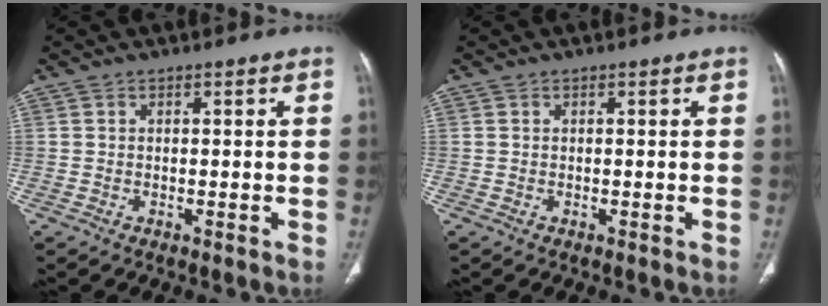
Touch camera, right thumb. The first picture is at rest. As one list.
[{"total": 0.0}]